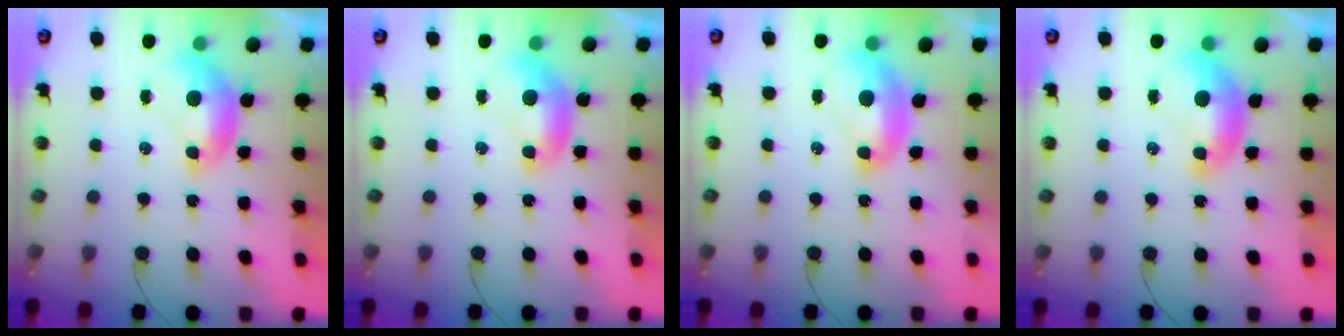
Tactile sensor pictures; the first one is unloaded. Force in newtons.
{"total": 0.0}
{"total": 2.1, "press": 2.0, "slide": 0.7}
{"total": 1.3, "press": 1.1, "slide": 0.6}